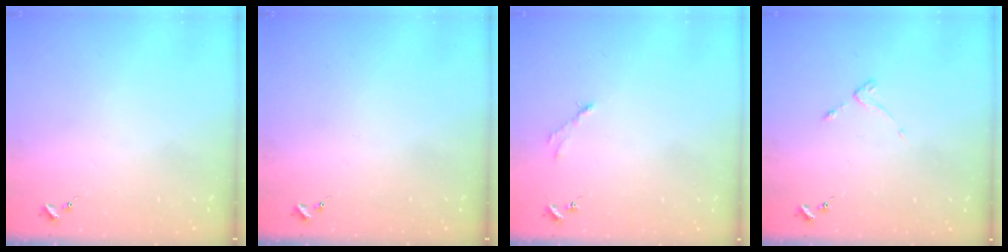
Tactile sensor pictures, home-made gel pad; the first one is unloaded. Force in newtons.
{"total": 0.0}
{"total": 2.8, "press": 2.8, "slide": 0.4}
{"total": 2.6, "press": 2.6, "slide": 0.5}